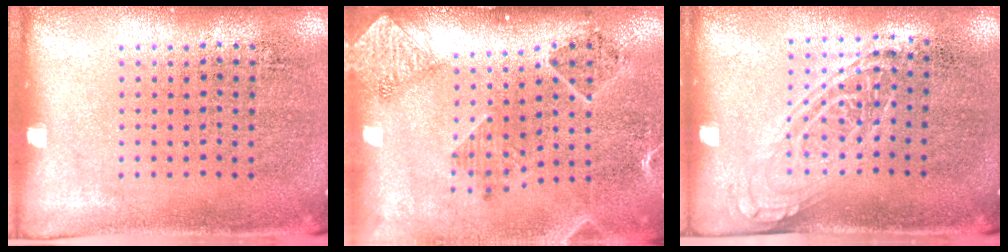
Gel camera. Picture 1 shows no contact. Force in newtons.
{"total": 1.4, "press": 1.4, "slide": 0.1}
{"total": 1.4, "press": 1.2, "slide": 0.8}